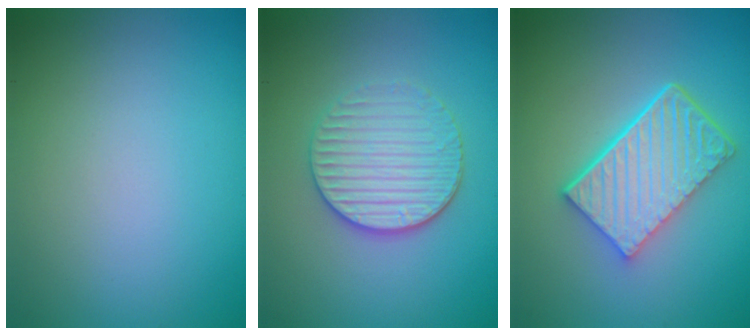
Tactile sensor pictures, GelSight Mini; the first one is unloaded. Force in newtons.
{"total": 3.7, "press": 3.3, "slide": 1.7}
{"total": 6.0, "press": 4.4, "slide": 4.1}